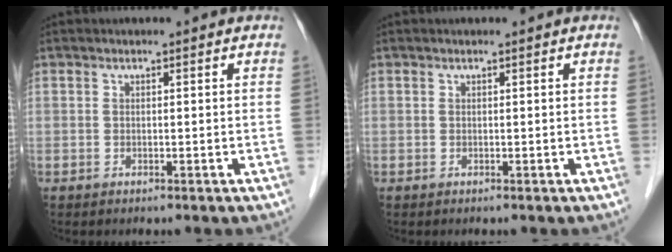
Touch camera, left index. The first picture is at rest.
{"total": 0.0}